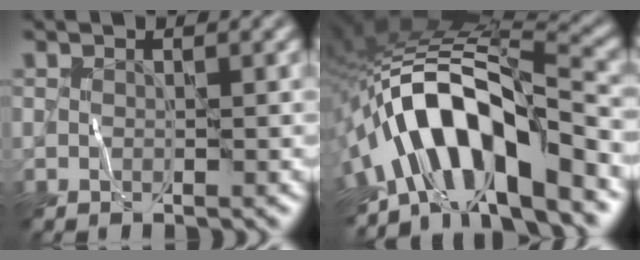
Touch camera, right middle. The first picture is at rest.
{"total": 11.8, "force": [-4.6, 4.2, 10.0], "torque": [-0.148, 0.022, -0.083]}